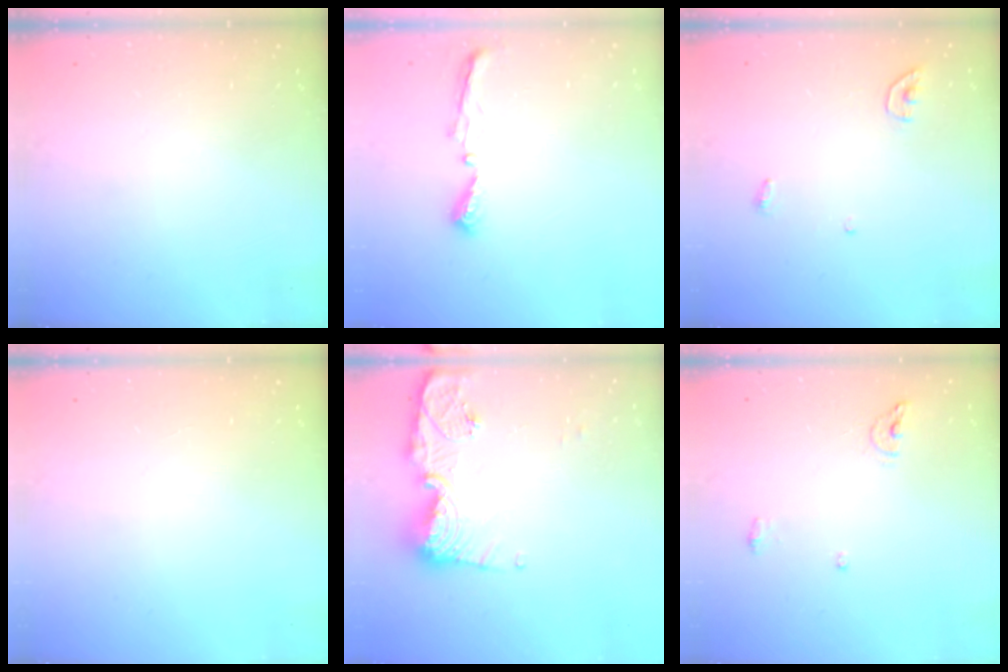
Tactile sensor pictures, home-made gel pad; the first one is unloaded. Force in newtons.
{"total": 5.5, "press": 5.5, "slide": 0.5}
{"total": 4.3, "press": 4.3, "slide": 0.4}
{"total": 0.0}
{"total": 13.5, "press": 13.4, "slide": 1.3}
{"total": 6.1, "press": 5.9, "slide": 1.4}